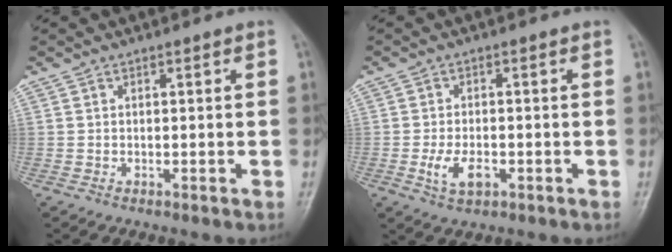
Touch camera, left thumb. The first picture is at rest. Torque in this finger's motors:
{"motor_torque": [-0.04, 0.50, 0.65, 0.15, 0.06]}